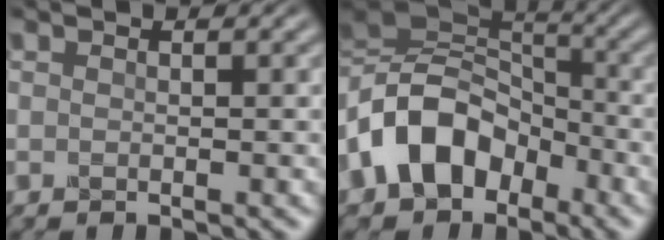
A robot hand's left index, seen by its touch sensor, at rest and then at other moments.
{"total": 9.3, "force": [-3.3, 6.8, 5.4], "torque": [-0.108, 0.014, -0.079]}